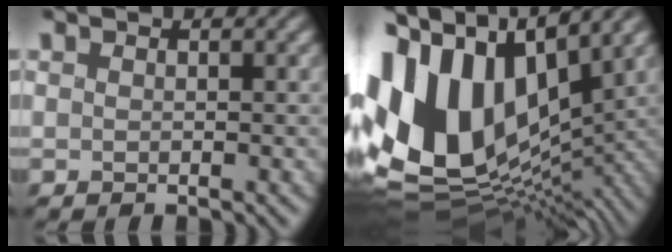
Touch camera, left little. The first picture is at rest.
{"total": 16.5, "force": [1.9, 11.0, 12.1], "torque": [-0.267, 0.015, 0.029]}